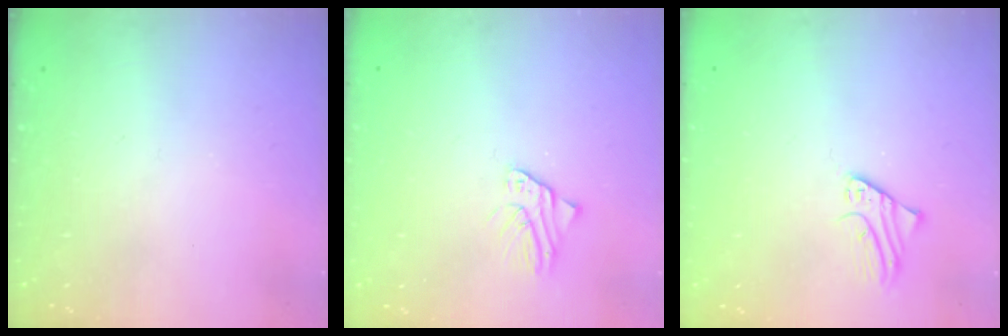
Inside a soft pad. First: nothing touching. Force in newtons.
{"total": 2.6, "press": 2.6, "slide": 0.1}
{"total": 2.0, "press": 2.0, "slide": 0.1}